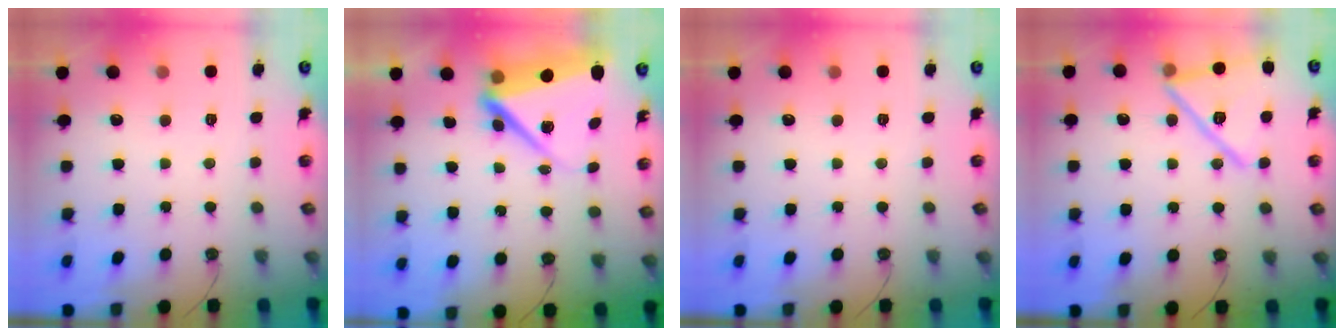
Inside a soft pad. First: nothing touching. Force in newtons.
{"total": 10.8, "press": 10.7, "slide": 1.4}
{"total": 0.0}
{"total": 17.1, "press": 15.3, "slide": 7.5}